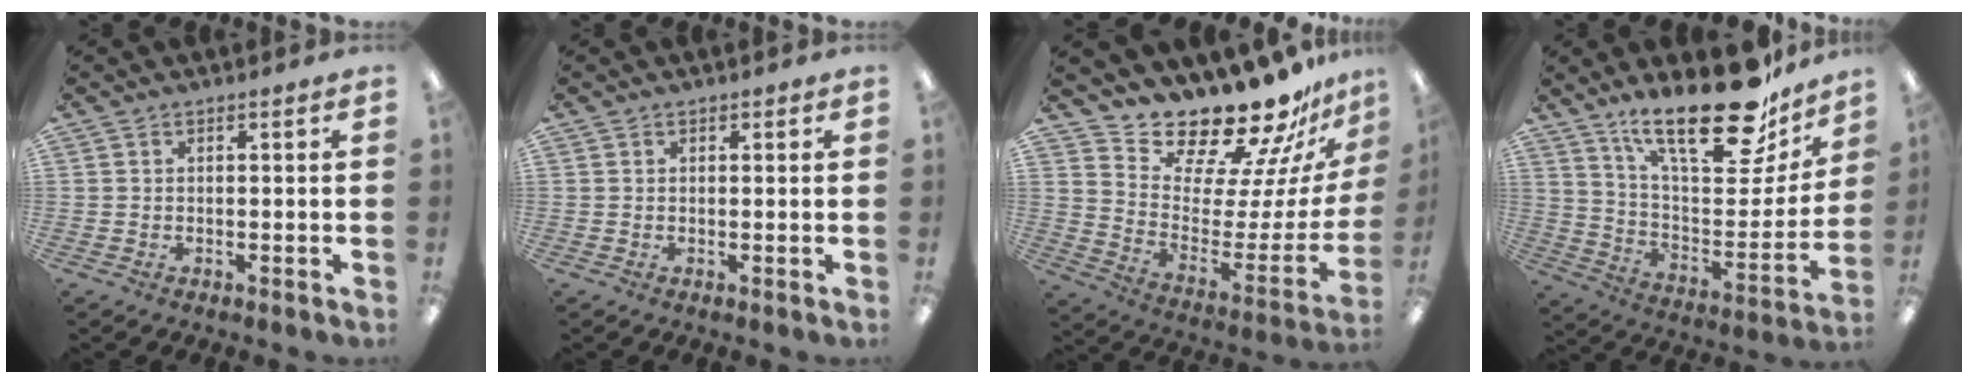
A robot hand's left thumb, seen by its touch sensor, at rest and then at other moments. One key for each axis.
{"total": 0.7, "fx": 0.5, "fy": 0.6, "fz": 0.1, "tx": -0.002, "ty": 0.003, "tz": 0.008}
{"total": 17.9, "fx": 17.0, "fy": 3.9, "fz": 3.9, "tx": -0.061, "ty": -0.171, "tz": 0.288}
{"total": 25.5, "fx": 18.7, "fy": 8.7, "fz": 15.0, "tx": -0.224, "ty": -0.125, "tz": 0.314}